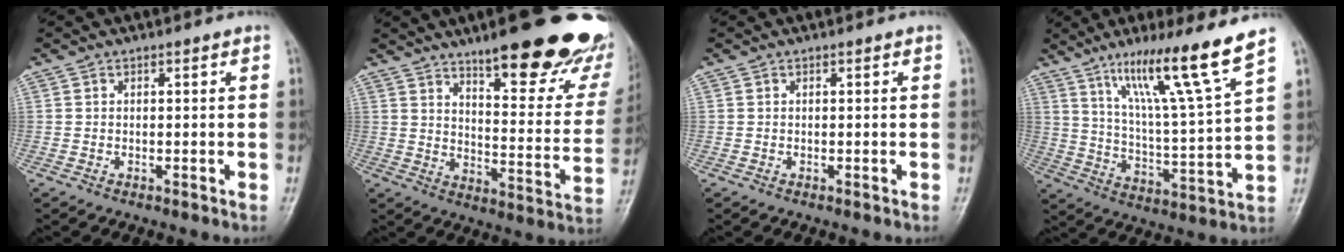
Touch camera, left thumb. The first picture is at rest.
{"total": 26.3, "force": [18.2, 7.0, 17.7], "torque": [-0.194, -0.095, 0.244]}
{"total": 0.0}
{"total": 15.9, "force": [10.4, -0.4, 12.0], "torque": [-0.197, -0.058, 0.177]}